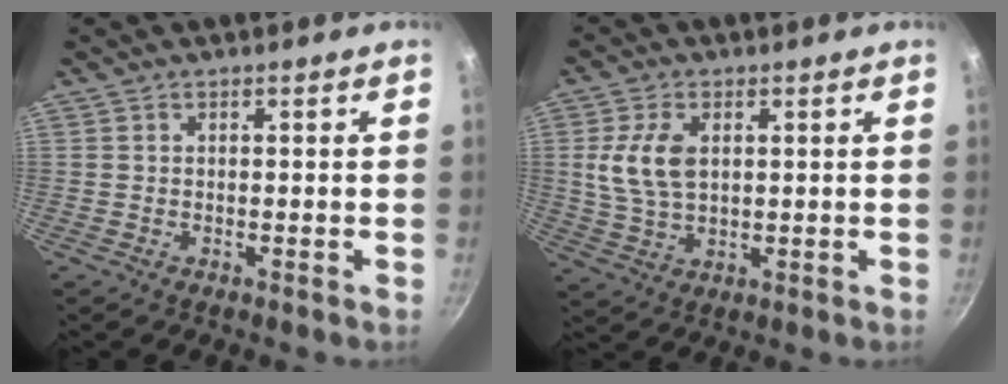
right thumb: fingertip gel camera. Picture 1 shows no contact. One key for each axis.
{"total": 8.6, "fx": 1.7, "fy": 5.3, "fz": 6.6, "tx": -0.127, "ty": -0.006, "tz": 0.035}